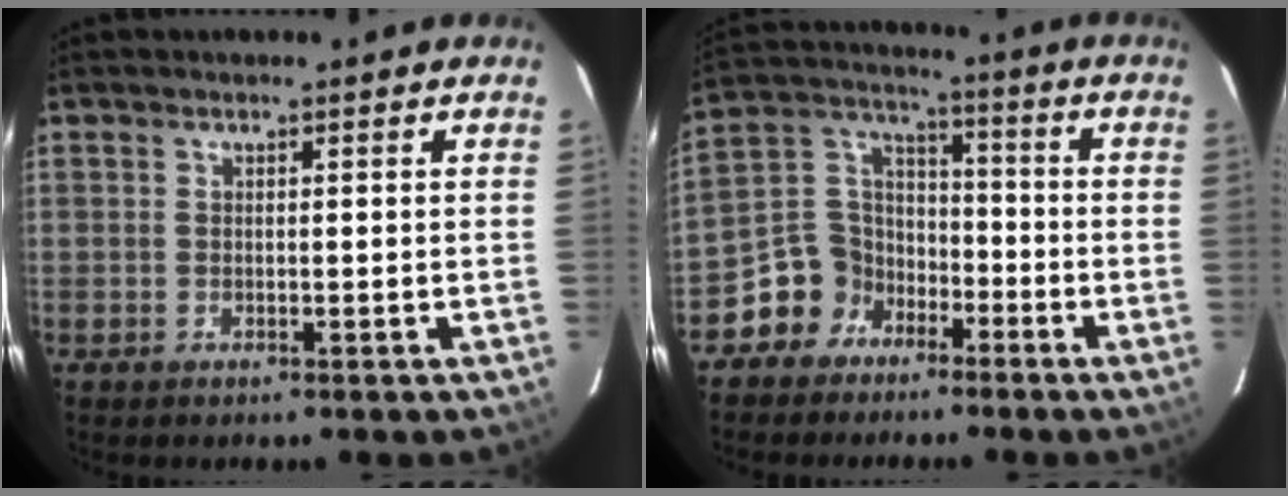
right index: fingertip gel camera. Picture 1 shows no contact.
{"total": 9.4, "force": [-5.8, 7.3, 1.1], "torque": [-0.034, 0.051, -0.113]}